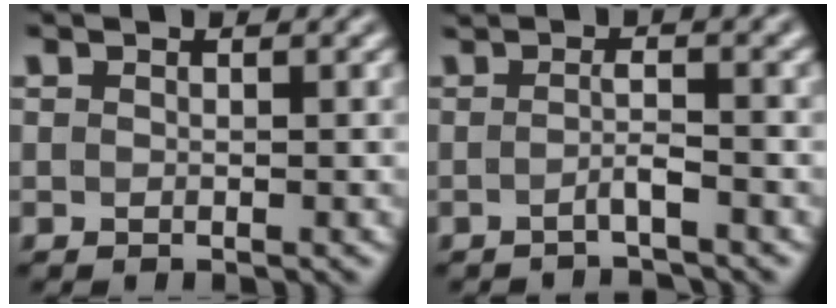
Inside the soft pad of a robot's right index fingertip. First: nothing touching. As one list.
[{"total": 2.4, "force": [-1.4, -0.9, 1.7], "torque": [-0.024, 0.001, -0.026]}]